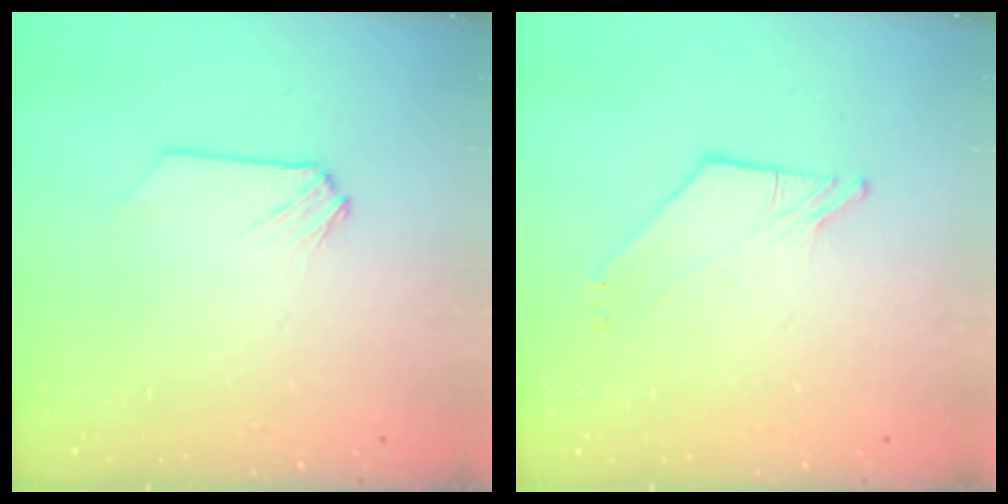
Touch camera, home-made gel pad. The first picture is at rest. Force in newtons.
{"total": 3.6, "press": 3.6, "slide": 0.4}